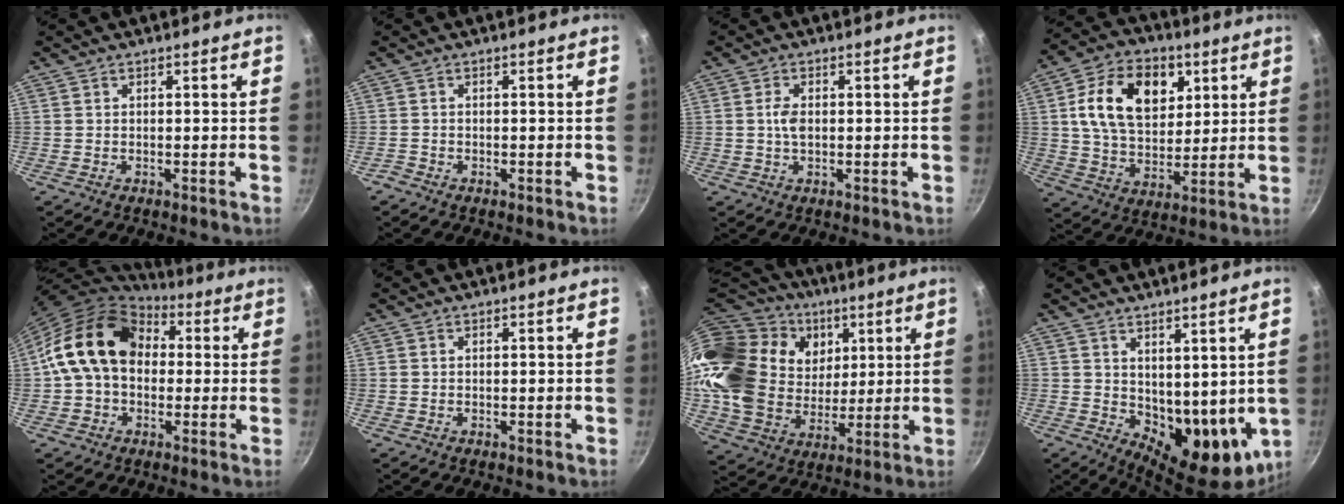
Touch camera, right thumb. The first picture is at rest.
{"total": 1.0, "force": [-0.8, 0.5, 0.2], "torque": [-0.012, 0.008, -0.017]}
{"total": 3.0, "force": [0.1, 1.8, 2.4], "torque": [-0.044, 0.004, -0.001]}
{"total": 17.9, "force": [5.5, 12.1, 11.9], "torque": [-0.176, -0.008, 0.089]}
{"total": 16.5, "force": [2.1, 12.5, 10.7], "torque": [-0.155, 0.035, 0.024]}
{"total": 0.0}
{"total": 28.7, "force": [12.0, 20.7, 15.8], "torque": [-0.290, -0.015, 0.225]}
{"total": 12.0, "force": [3.4, 6.9, 9.2], "torque": [-0.101, -0.046, 0.071]}